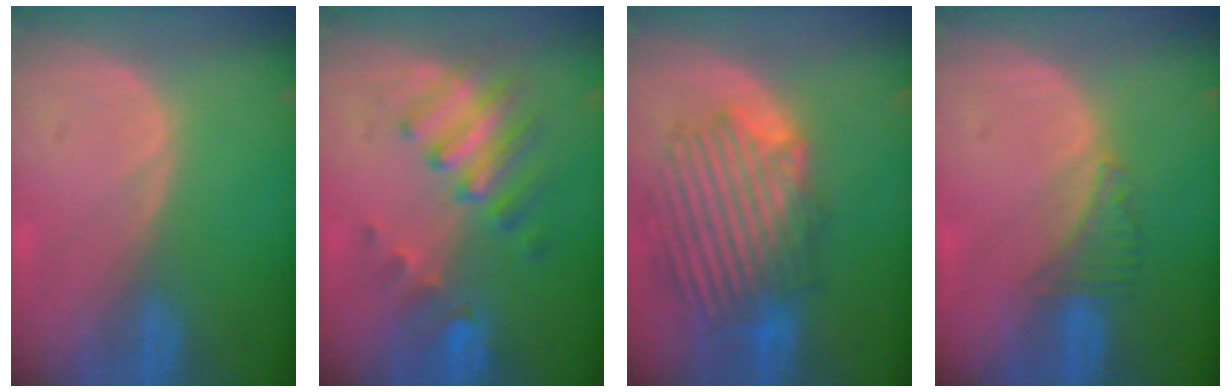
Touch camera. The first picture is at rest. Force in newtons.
{"total": 7.6, "press": 6.8, "slide": 3.4}
{"total": 9.6, "press": 9.6, "slide": 0.4}
{"total": 2.7, "press": 2.6, "slide": 0.7}